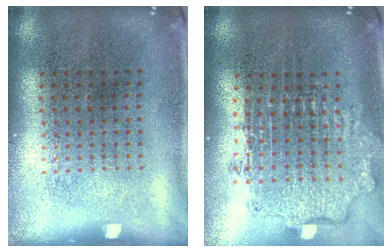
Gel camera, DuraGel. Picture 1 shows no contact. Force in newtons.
{"total": 1.9, "press": 1.5, "slide": 1.2}